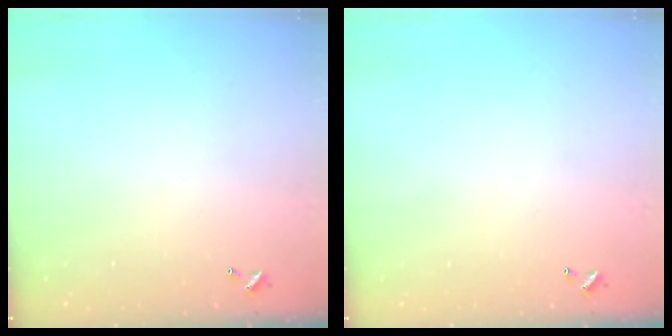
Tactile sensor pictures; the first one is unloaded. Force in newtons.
{"total": 0.0}